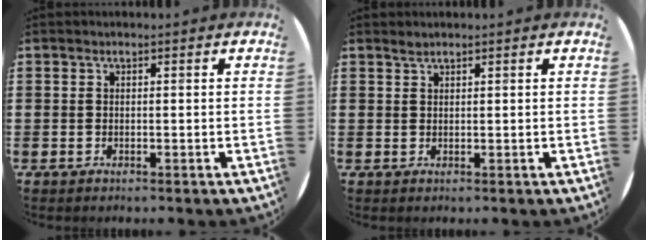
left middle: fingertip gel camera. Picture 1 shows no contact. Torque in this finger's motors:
{"motor_torque": [0.18, -0.12, -0.04, 0.00]}